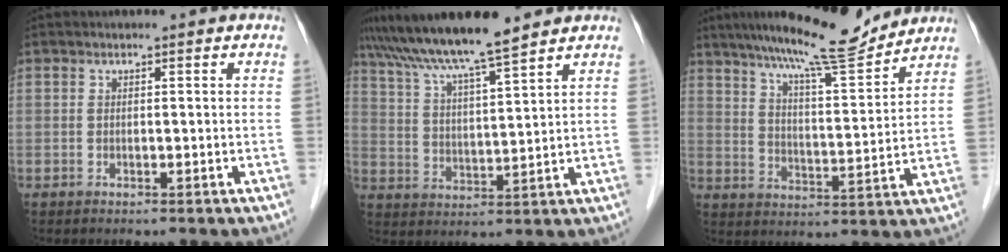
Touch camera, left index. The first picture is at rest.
{"total": 11.6, "force": [9.8, -0.5, 6.2], "torque": [-0.113, 0.019, 0.170]}
{"total": 13.8, "force": [12.2, 0.6, 6.3], "torque": [-0.108, 0.000, 0.192]}